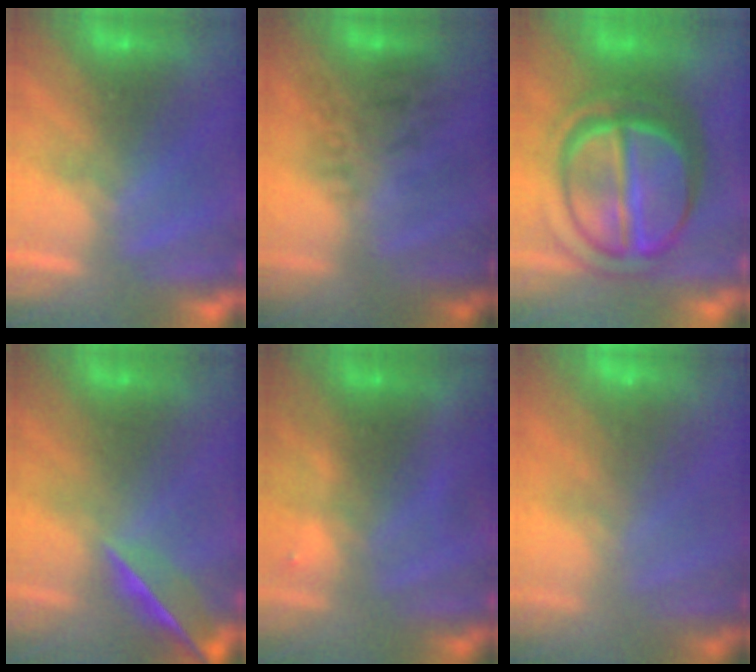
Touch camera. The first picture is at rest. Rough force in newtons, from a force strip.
{"total": 2.9}
{"total": 7.2}
{"total": 3.6}
{"total": 5.7}
{"total": 7.7}